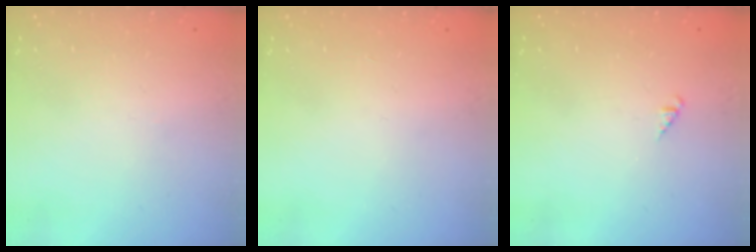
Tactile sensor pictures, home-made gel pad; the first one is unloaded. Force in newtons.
{"total": 0.0}
{"total": 0.9, "press": 0.9, "slide": 0.2}